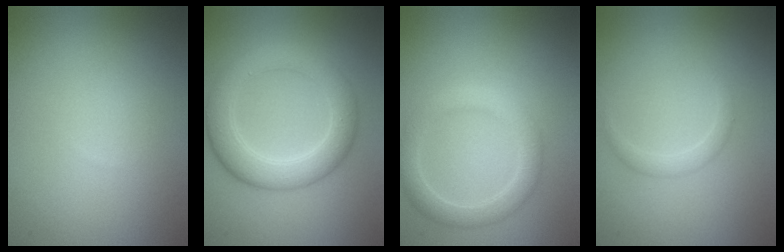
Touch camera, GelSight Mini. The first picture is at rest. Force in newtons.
{"total": 5.3, "press": 5.2, "slide": 0.3}
{"total": 3.0, "press": 3.0, "slide": 0.3}
{"total": 1.1, "press": 1.1, "slide": 0.1}